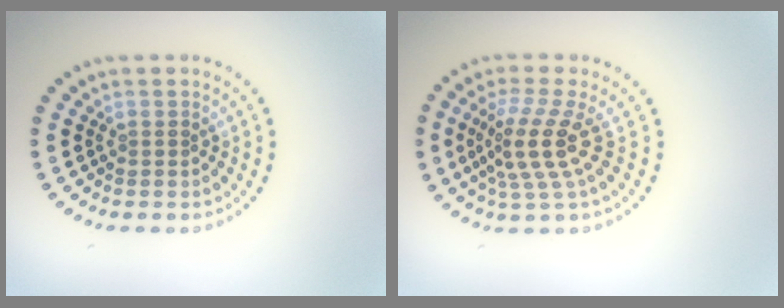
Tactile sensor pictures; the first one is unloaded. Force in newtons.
{"total": 4.0, "press": 3.0, "slide": 2.7}